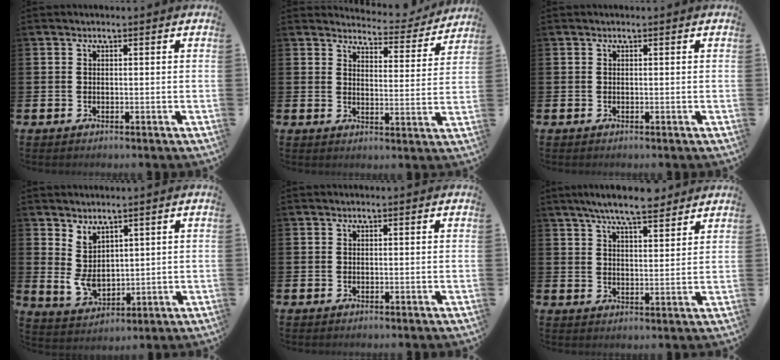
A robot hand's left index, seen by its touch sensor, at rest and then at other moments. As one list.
[{"total": 4.4, "force": [4.3, 0.8, 0.4], "torque": [-0.015, -0.037, 0.071]}, {"total": 0.0}, {"total": 4.4, "force": [2.2, 3.0, 2.4], "torque": [-0.050, -0.004, 0.041]}, {"total": 0.0}, {"total": 6.9, "force": [6.3, 0.9, 2.5], "torque": [-0.055, -0.022, 0.112]}]